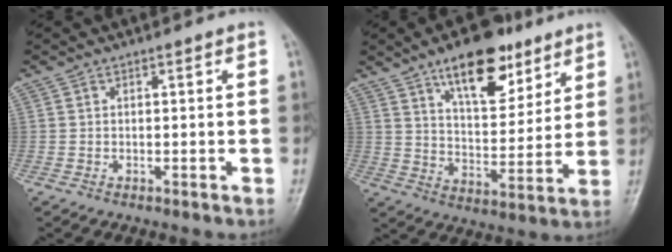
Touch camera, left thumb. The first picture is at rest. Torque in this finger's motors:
{"motor_torque": [2.42, 1.15, 1.23, -1.27, 0.13]}